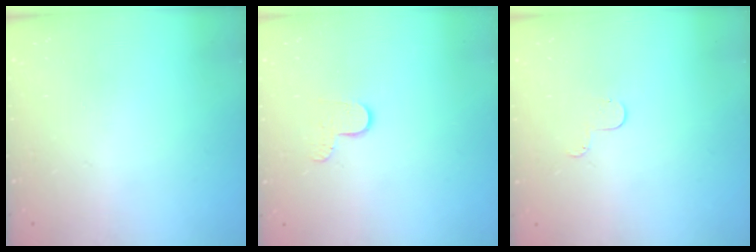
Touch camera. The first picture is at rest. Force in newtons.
{"total": 5.9, "press": 5.9, "slide": 0.6}
{"total": 4.0, "press": 4.0, "slide": 0.4}